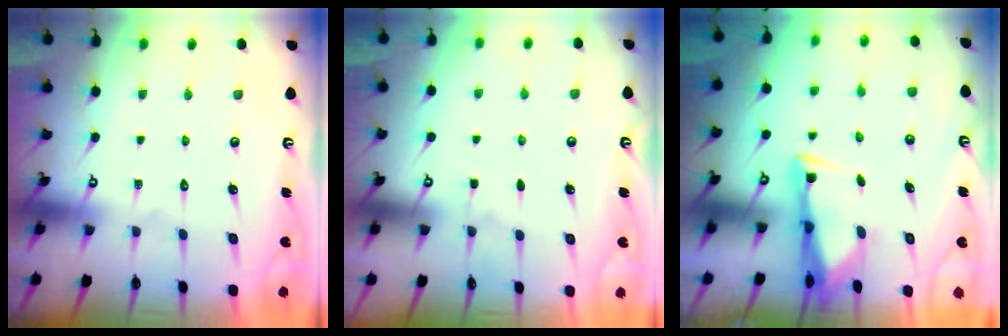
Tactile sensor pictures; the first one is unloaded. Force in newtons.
{"total": 3.3, "press": 3.3, "slide": 0.5}
{"total": 2.9, "press": 2.8, "slide": 0.8}